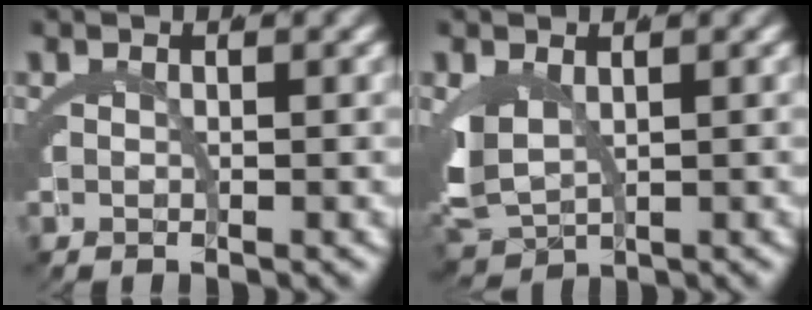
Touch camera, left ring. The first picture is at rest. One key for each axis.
{"total": 4.2, "fx": -0.1, "fy": 3.2, "fz": 2.7, "tx": -0.089, "ty": -0.037, "tz": 0.020}